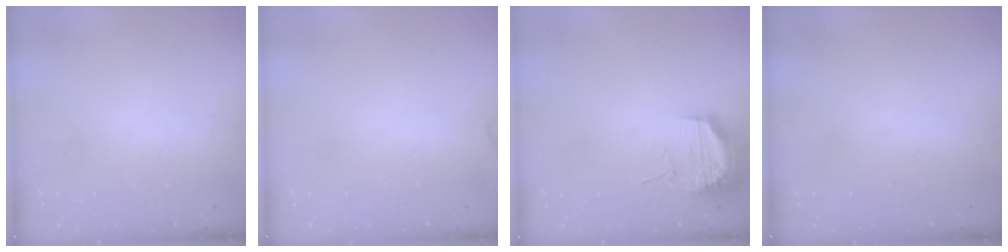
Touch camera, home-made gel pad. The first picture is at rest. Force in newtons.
{"total": 7.3, "press": 5.5, "slide": 4.8}
{"total": 17.0, "press": 13.3, "slide": 10.6}
{"total": 0.0}